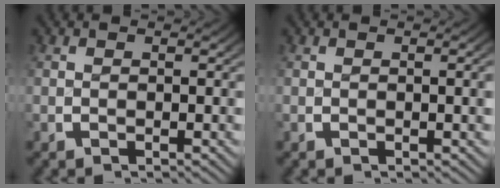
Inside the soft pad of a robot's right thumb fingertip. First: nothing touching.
{"total": 1.0, "force": [0.1, 0.3, 0.9], "torque": [-0.009, 0.000, 0.000]}